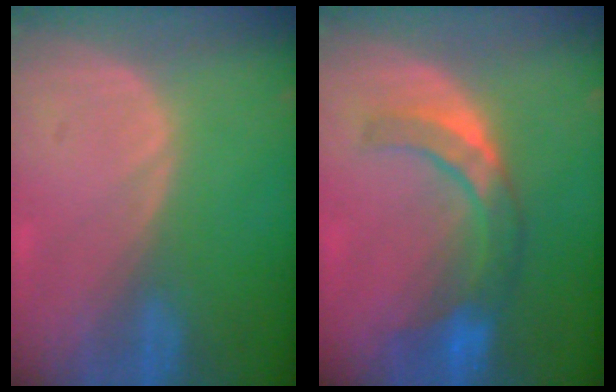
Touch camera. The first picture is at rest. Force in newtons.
{"total": 7.5, "press": 7.1, "slide": 2.3}